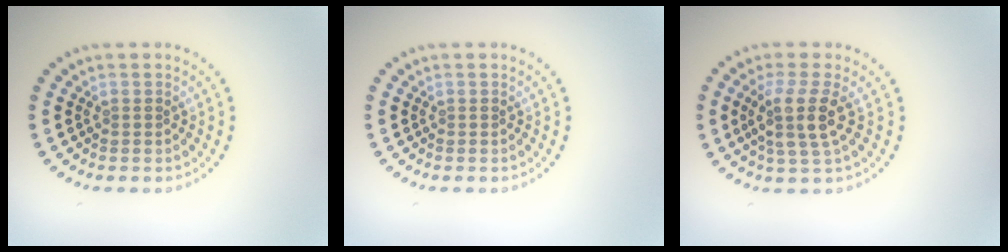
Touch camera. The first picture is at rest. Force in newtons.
{"total": 0.0}
{"total": 3.5, "press": 2.8, "slide": 2.1}